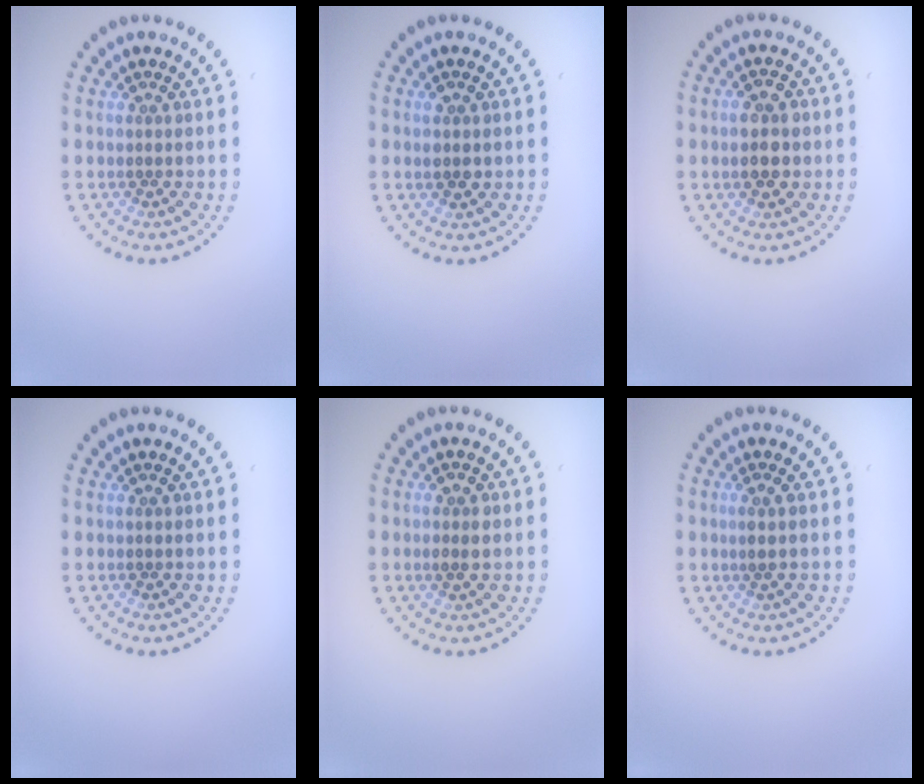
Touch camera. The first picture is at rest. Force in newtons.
{"total": 1.4, "press": 1.4, "slide": 0.4}
{"total": 2.8, "press": 2.8, "slide": 0.1}
{"total": 0.0}
{"total": 1.4, "press": 1.4, "slide": 0.2}
{"total": 0.8, "press": 0.5, "slide": 0.6}